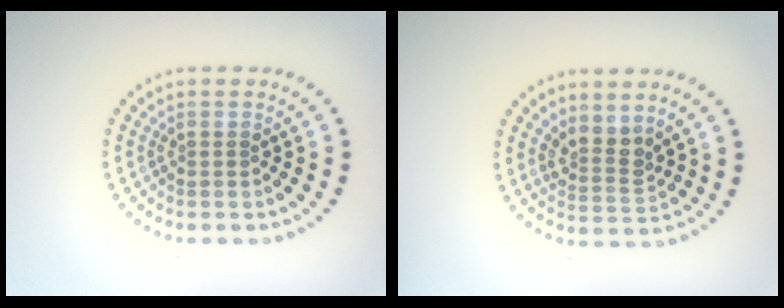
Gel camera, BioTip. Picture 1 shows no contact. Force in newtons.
{"total": 2.6, "press": 1.9, "slide": 1.7}